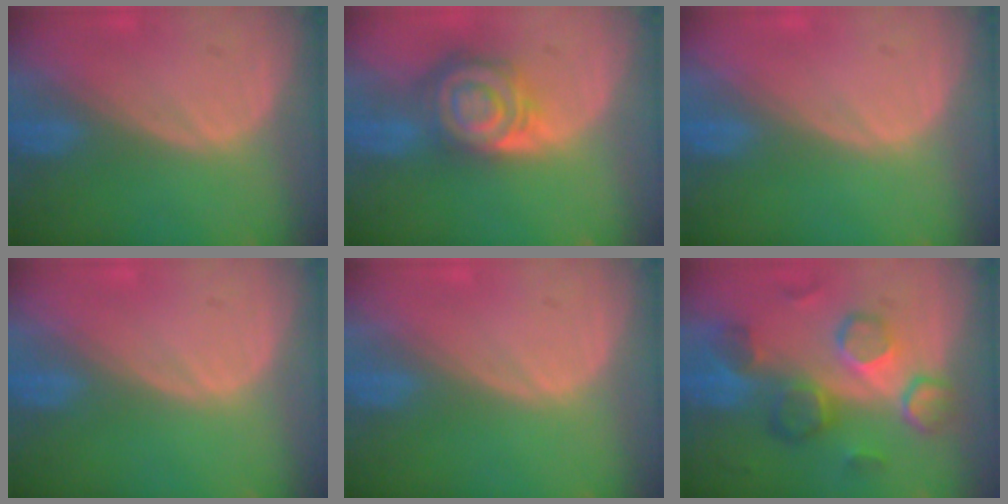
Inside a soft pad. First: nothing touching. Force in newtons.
{"total": 8.2, "press": 7.1, "slide": 4.1}
{"total": 0.0}
{"total": 0.0}
{"total": 0.0}
{"total": 9.7, "press": 8.9, "slide": 3.8}